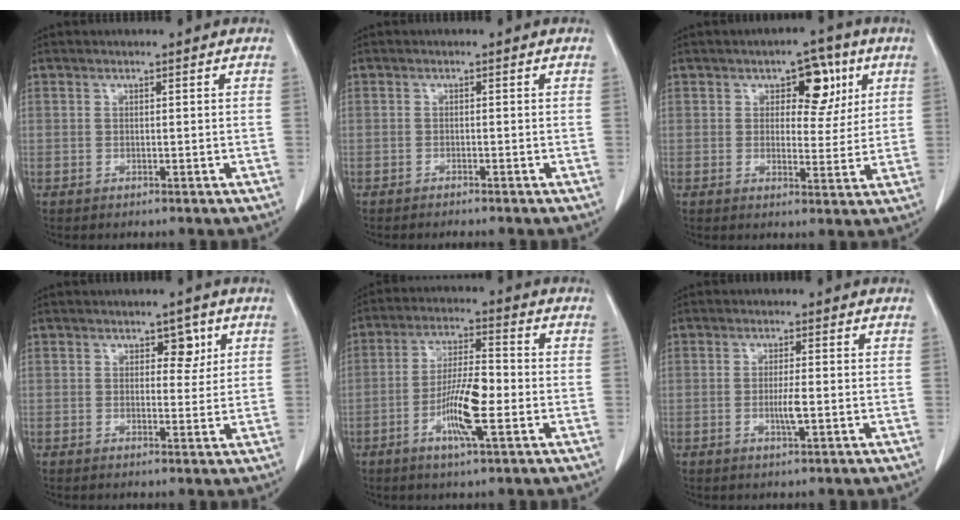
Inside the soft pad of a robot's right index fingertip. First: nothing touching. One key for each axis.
{"total": 1.8, "fx": -1.6, "fy": 0.0, "fz": 0.7, "tx": -0.009, "ty": -0.001, "tz": -0.019}
{"total": 6.8, "fx": 2.7, "fy": 3.8, "fz": 5.0, "tx": -0.056, "ty": 0.013, "tz": 0.037}
{"total": 3.0, "fx": 1.3, "fy": 1.8, "fz": 2.0, "tx": -0.018, "ty": 0.003, "tz": 0.016}
{"total": 9.4, "fx": -3.0, "fy": 1.3, "fz": 8.8, "tx": -0.166, "ty": -0.003, "tz": -0.057}
{"total": 2.8, "fx": -0.7, "fy": 0.1, "fz": 2.7, "tx": -0.055, "ty": -0.004, "tz": -0.012}